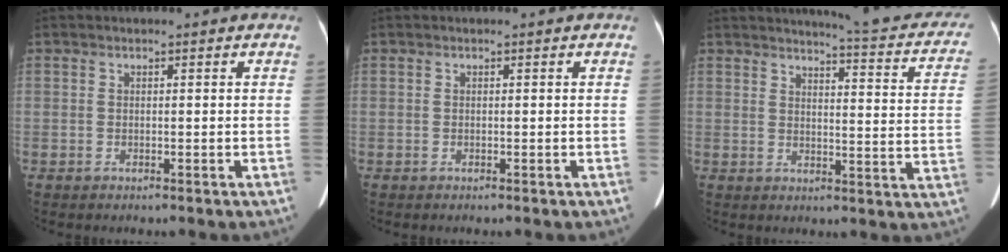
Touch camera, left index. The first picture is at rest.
{"total": 0.0}
{"total": 15.4, "force": [14.0, 1.6, 6.3], "torque": [-0.066, -0.055, 0.137]}